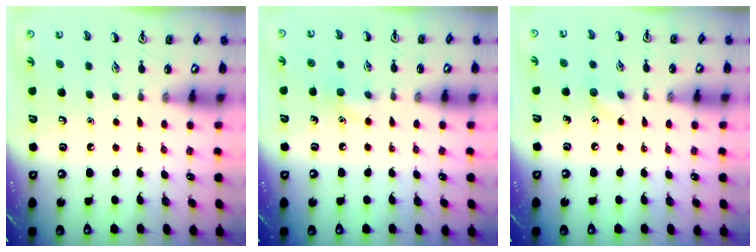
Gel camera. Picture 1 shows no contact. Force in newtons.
{"total": 6.3, "press": 6.1, "slide": 1.6}
{"total": 5.6, "press": 5.4, "slide": 1.6}